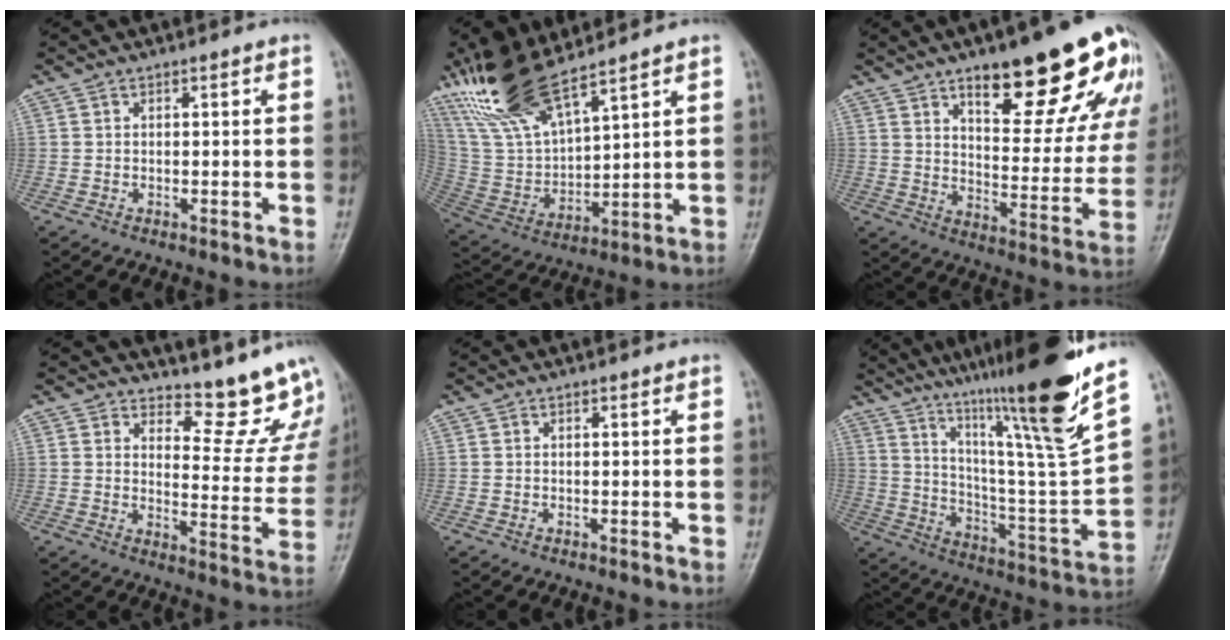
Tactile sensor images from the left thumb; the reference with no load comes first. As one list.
[{"total": 14.8, "force": [11.8, 3.6, 8.1], "torque": [-0.154, -0.052, 0.251]}, {"total": 24.5, "force": [14.1, 7.9, 18.3], "torque": [-0.199, -0.054, 0.201]}, {"total": 12.1, "force": [11.3, 3.3, 2.9], "torque": [-0.001, -0.125, 0.134]}, {"total": 0.0}, {"total": 27.3, "force": [18.6, 1.7, 19.9], "torque": [-0.299, -0.090, 0.302]}]